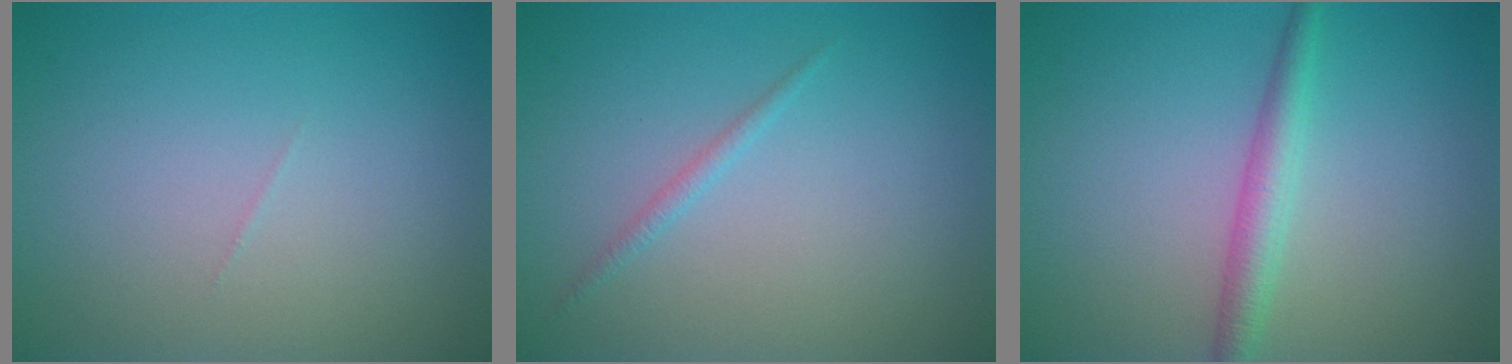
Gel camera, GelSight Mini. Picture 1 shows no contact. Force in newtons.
{"total": 0.8, "press": 0.8, "slide": 0.1}
{"total": 2.5, "press": 2.5, "slide": 0.0}